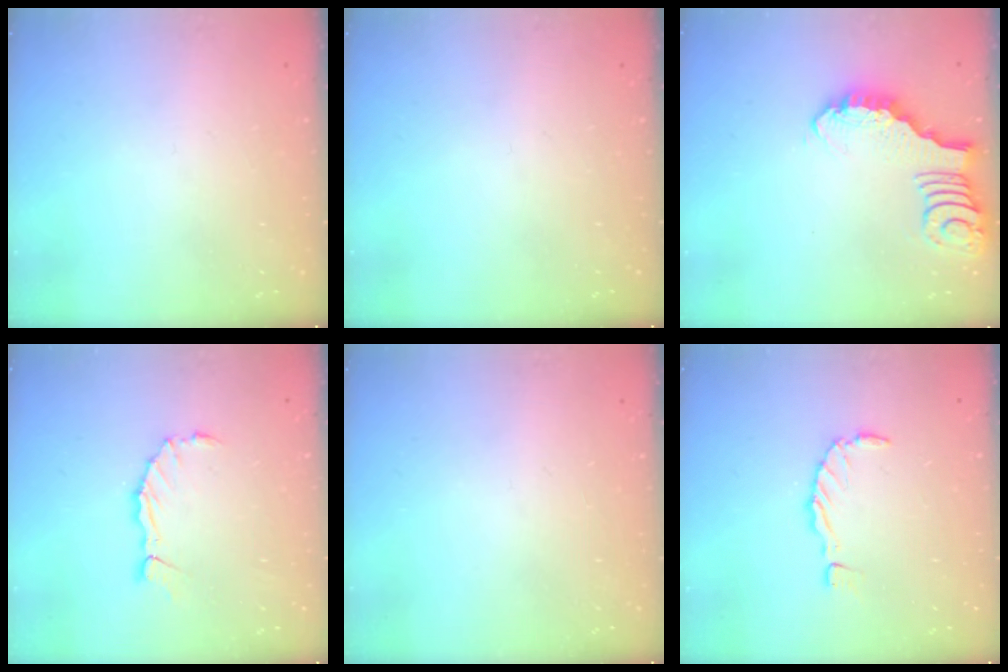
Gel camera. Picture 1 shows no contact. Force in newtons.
{"total": 0.0}
{"total": 2.9, "press": 2.9, "slide": 0.2}
{"total": 2.8, "press": 2.8, "slide": 0.2}
{"total": 0.0}
{"total": 0.0}